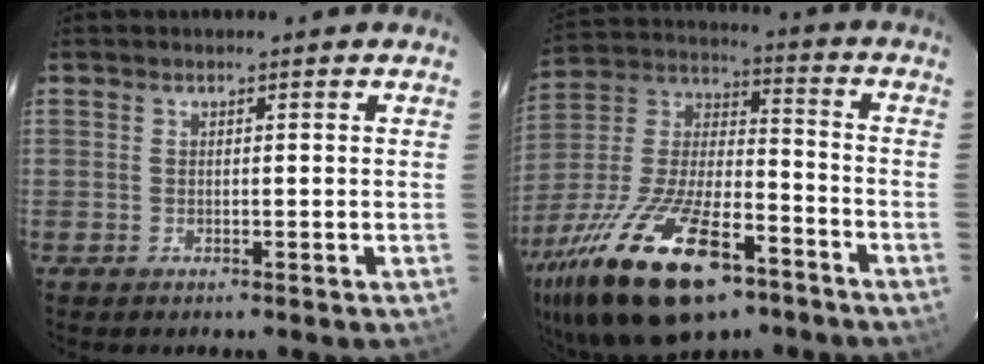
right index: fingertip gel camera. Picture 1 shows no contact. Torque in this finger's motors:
{"motor_torque": [1.76, -0.38, 1.05, 0.21]}